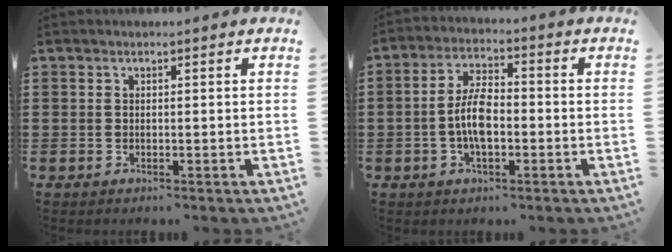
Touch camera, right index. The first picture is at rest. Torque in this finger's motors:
{"motor_torque": [2.14, 0.00, 0.80, 0.15]}